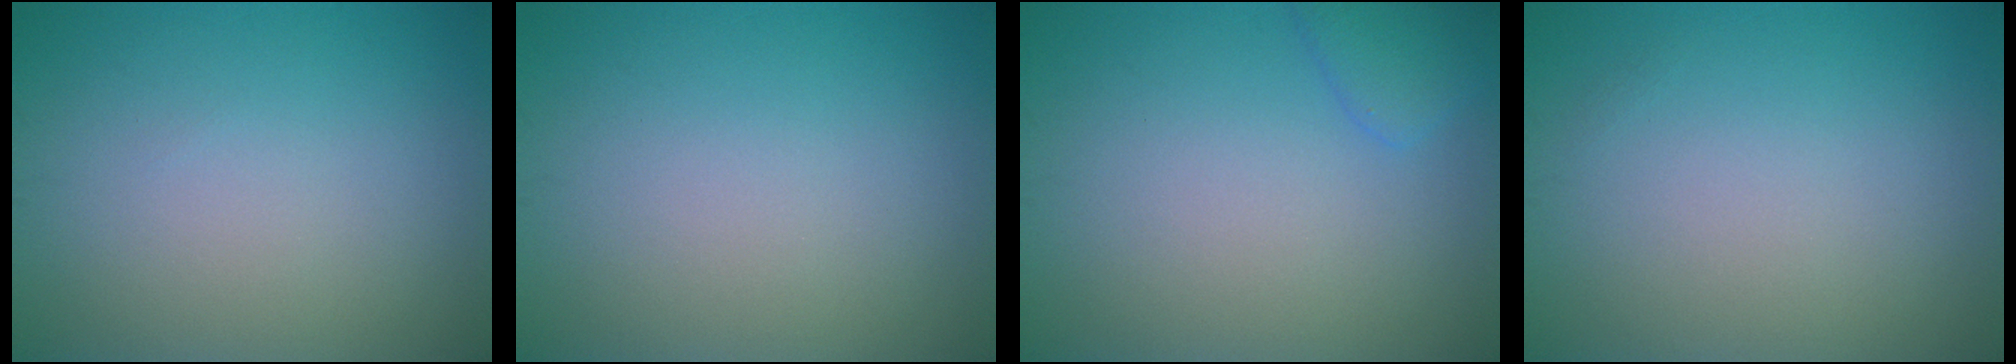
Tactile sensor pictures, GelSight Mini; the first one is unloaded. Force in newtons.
{"total": 0.0}
{"total": 1.9, "press": 1.9, "slide": 0.1}
{"total": 0.0}